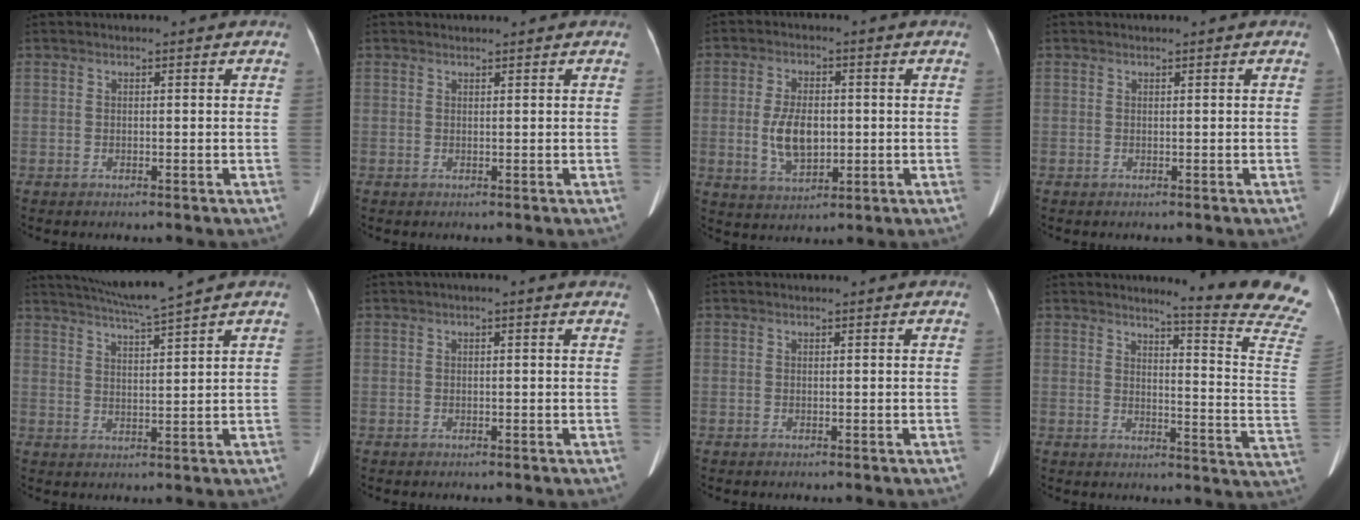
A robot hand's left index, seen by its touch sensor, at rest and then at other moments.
{"total": 0.6, "force": [0.5, 0.1, 0.0], "torque": [-0.008, 0.012, 0.012]}
{"total": 7.2, "force": [-0.5, 3.8, 6.1], "torque": [-0.131, 0.002, -0.001]}
{"total": 0.0}
{"total": 7.6, "force": [6.7, -1.9, 3.0], "torque": [-0.056, 0.000, 0.116]}
{"total": 1.5, "force": [0.8, 0.1, 1.2], "torque": [-0.017, 0.013, 0.006]}
{"total": 0.0}
{"total": 16.8, "force": [15.3, -1.9, 6.5], "torque": [-0.086, -0.141, 0.160]}